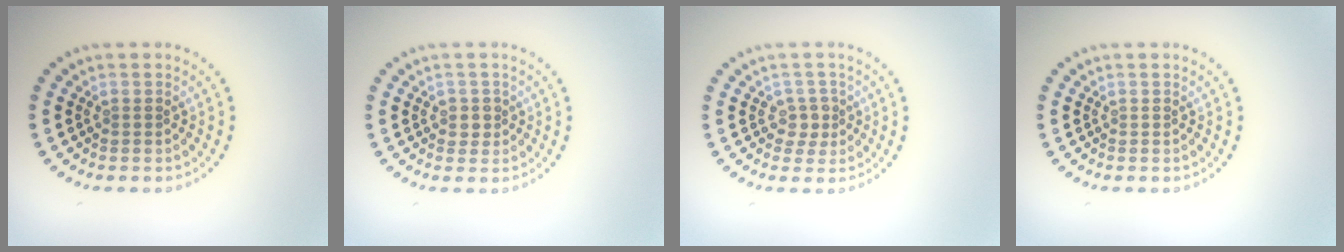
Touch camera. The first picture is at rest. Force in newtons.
{"total": 1.3, "press": 1.1, "slide": 0.6}
{"total": 1.8, "press": 1.5, "slide": 0.9}
{"total": 0.0}